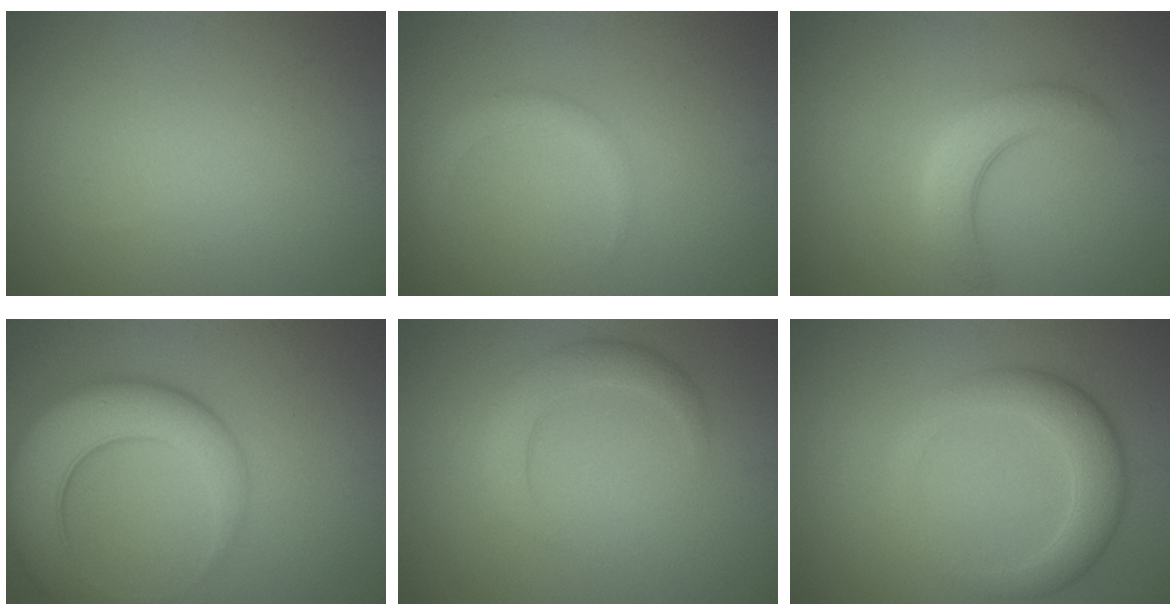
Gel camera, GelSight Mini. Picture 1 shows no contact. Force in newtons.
{"total": 1.8, "press": 1.8, "slide": 0.0}
{"total": 3.5, "press": 3.5, "slide": 0.3}
{"total": 7.7, "press": 7.7, "slide": 0.6}
{"total": 2.8, "press": 2.8, "slide": 0.2}
{"total": 4.2, "press": 4.2, "slide": 0.2}